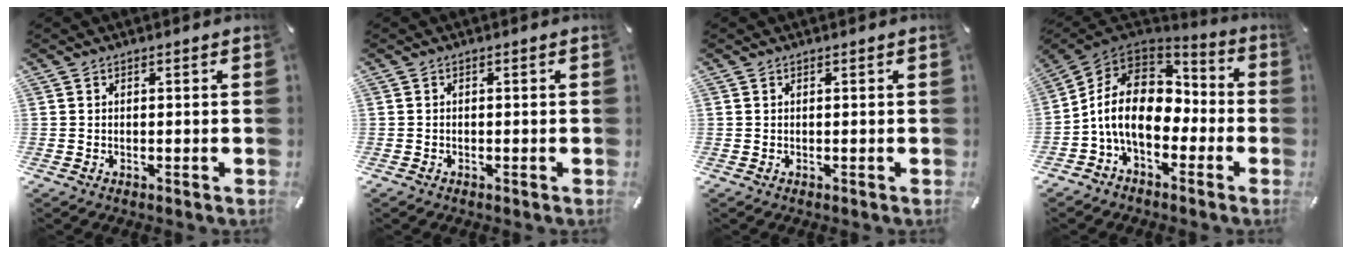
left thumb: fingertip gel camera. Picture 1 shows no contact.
{"total": 0.5, "force": [-0.4, 0.3, 0.1], "torque": [-0.002, 0.002, -0.010]}
{"total": 0.0}
{"total": 14.9, "force": [-2.8, 10.5, 10.2], "torque": [-0.209, 0.018, -0.051]}